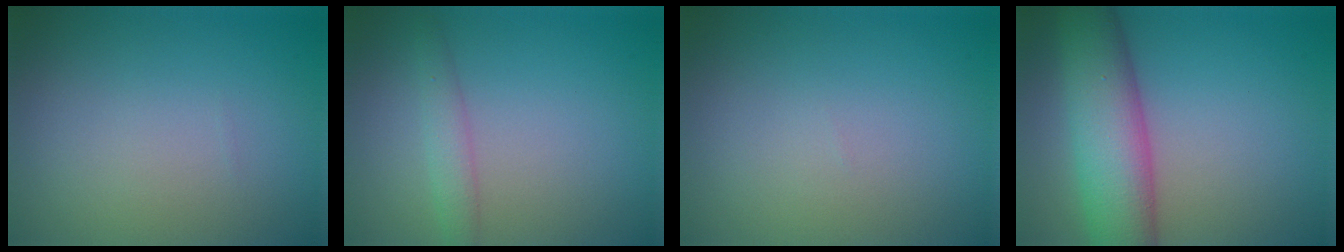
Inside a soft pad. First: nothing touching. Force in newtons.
{"total": 1.8, "press": 1.8, "slide": 0.1}
{"total": 0.0}
{"total": 8.0, "press": 8.0, "slide": 0.2}